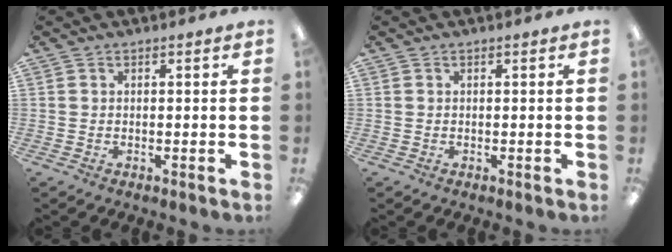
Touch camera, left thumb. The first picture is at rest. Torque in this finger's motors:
{"motor_torque": [0.00, 0.00, 0.00, 0.00, 0.00]}